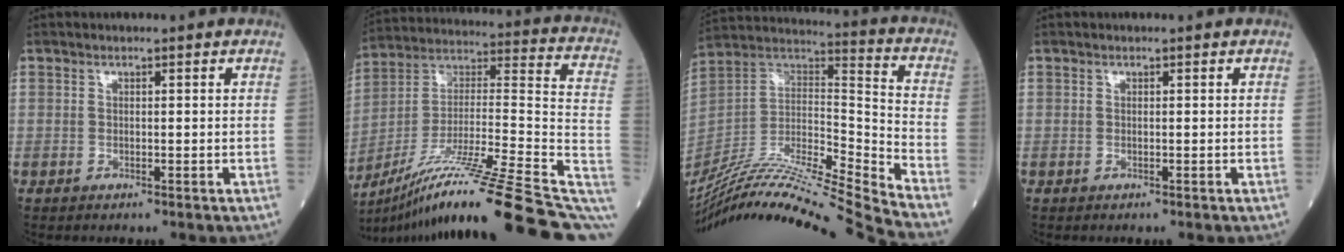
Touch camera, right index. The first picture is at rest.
{"total": 27.9, "force": [-19.1, 0.8, 20.3], "torque": [-0.270, 0.015, -0.318]}
{"total": 26.8, "force": [-24.3, -2.4, 11.0], "torque": [-0.207, -0.020, -0.411]}
{"total": 0.0}